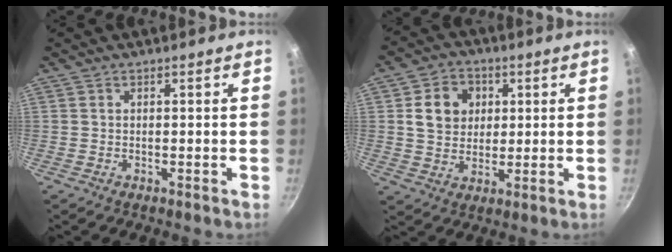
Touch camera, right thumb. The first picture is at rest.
{"total": 9.6, "force": [2.2, 8.1, 4.7], "torque": [-0.051, 0.004, 0.034]}